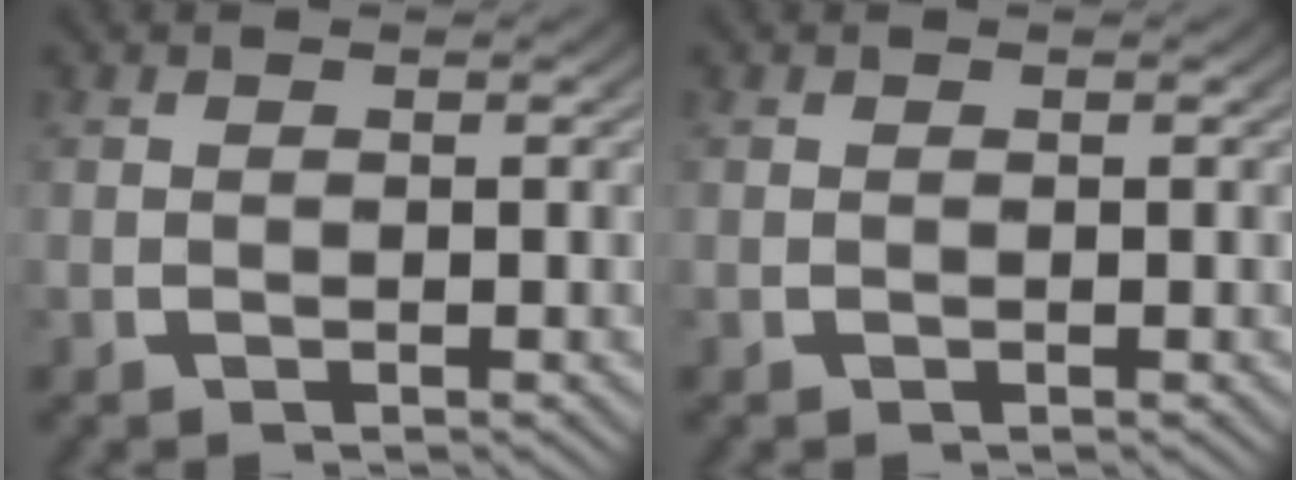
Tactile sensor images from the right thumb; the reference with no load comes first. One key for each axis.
{"total": 0.0}